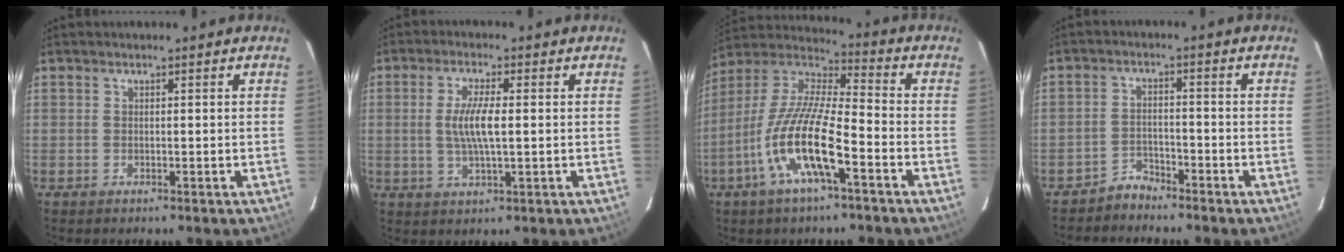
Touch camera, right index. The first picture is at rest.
{"total": 6.3, "force": [0.2, 1.3, 6.1], "torque": [-0.117, -0.001, 0.005]}
{"total": 15.6, "force": [-6.6, 3.2, 13.8], "torque": [-0.278, -0.010, -0.135]}
{"total": 3.2, "force": [-3.0, 1.0, -0.1], "torque": [0.001, 0.008, -0.056]}